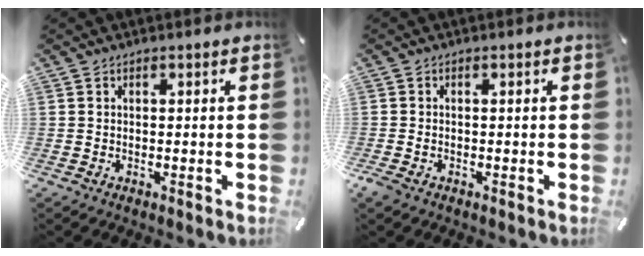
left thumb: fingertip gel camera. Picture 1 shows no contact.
{"total": 1.2, "force": [-0.7, 0.8, 0.5], "torque": [-0.010, 0.001, -0.014]}